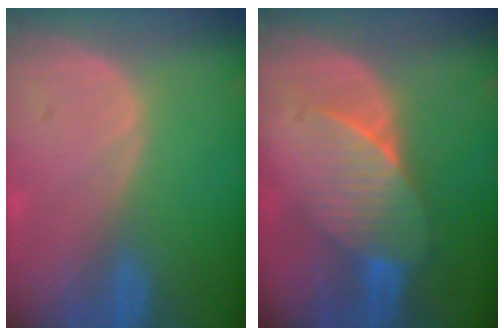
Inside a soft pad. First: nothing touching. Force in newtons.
{"total": 7.0, "press": 6.6, "slide": 2.3}